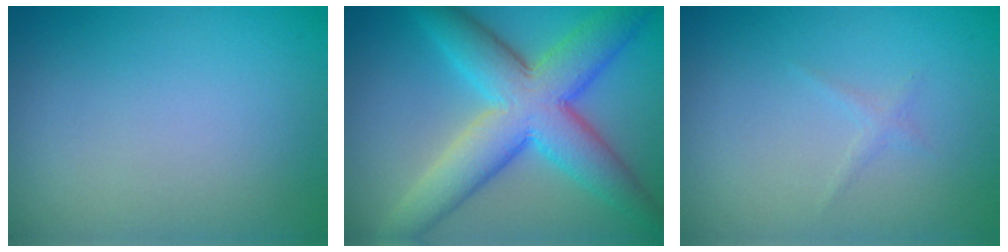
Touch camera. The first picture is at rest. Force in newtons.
{"total": 9.9, "press": 9.9, "slide": 0.1}
{"total": 0.7, "press": 0.7, "slide": 0.1}